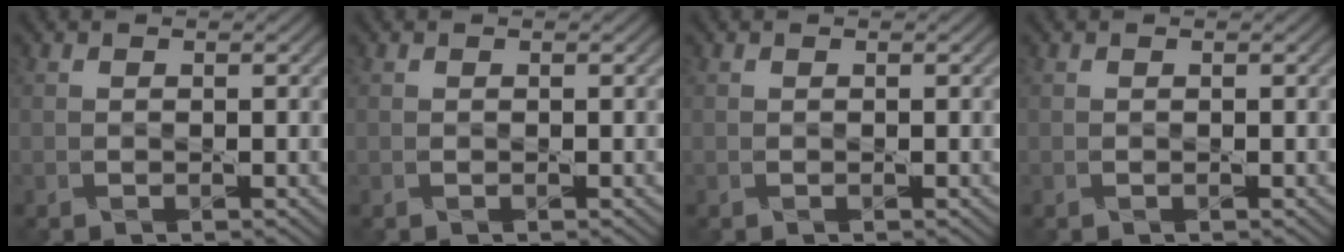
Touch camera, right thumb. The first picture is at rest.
{"total": 0.0}
{"total": 0.0}
{"total": 0.0}